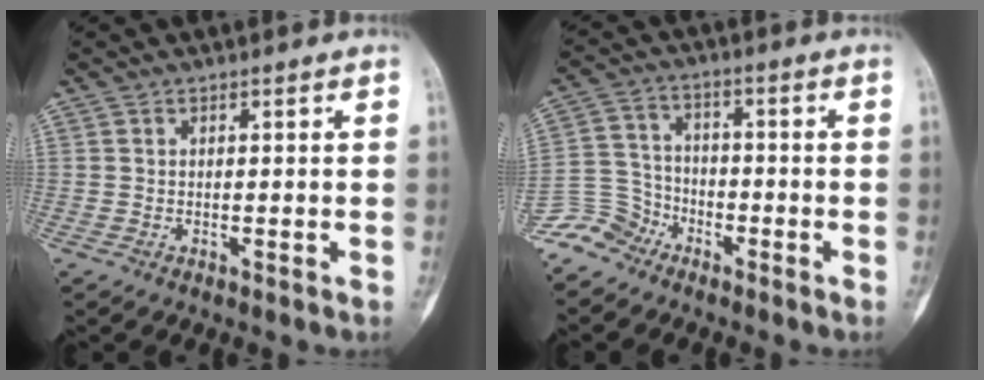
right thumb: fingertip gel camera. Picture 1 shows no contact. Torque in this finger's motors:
{"motor_torque": [0.03, -0.74, -0.25, -0.39, -0.06]}